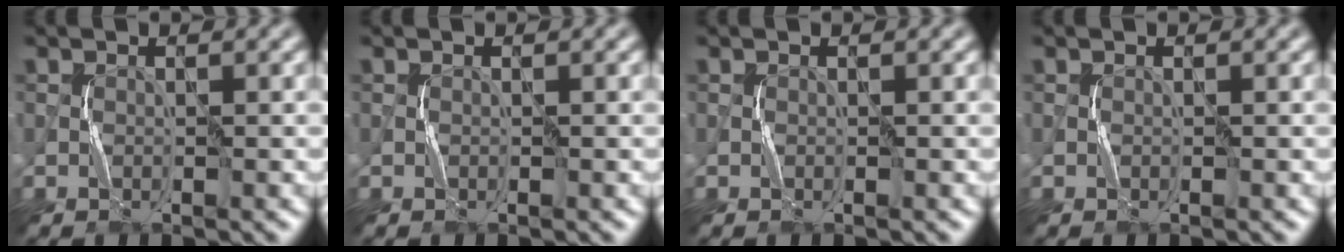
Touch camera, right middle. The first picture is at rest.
{"total": 0.0}
{"total": 0.0}
{"total": 0.0}